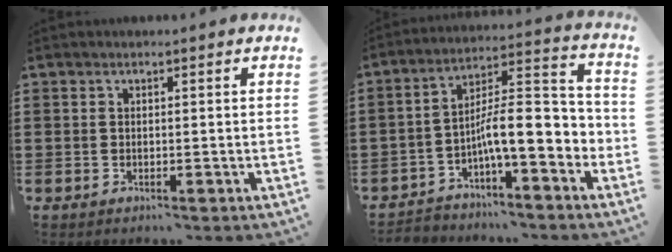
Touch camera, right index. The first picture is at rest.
{"total": 8.5, "force": [-2.8, 2.5, 7.7], "torque": [-0.134, -0.010, -0.054]}